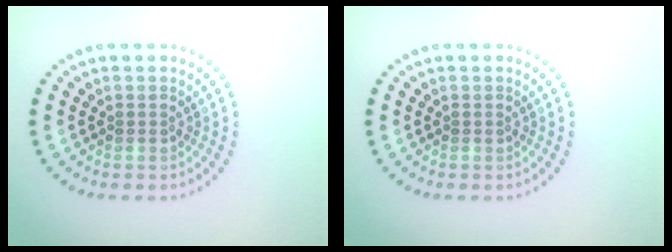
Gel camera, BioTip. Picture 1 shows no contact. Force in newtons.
{"total": 0.0}